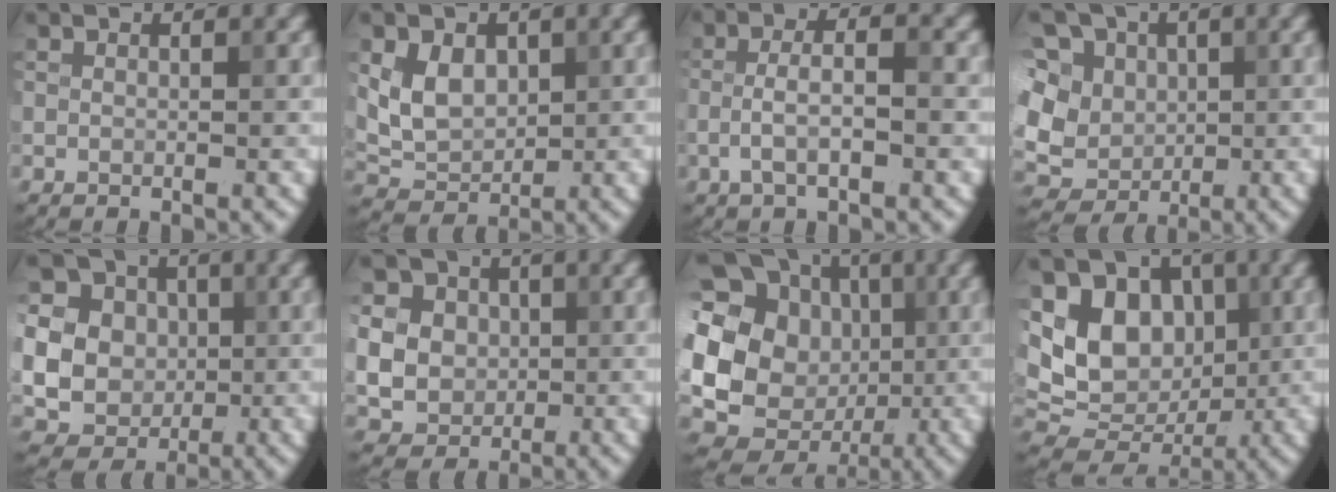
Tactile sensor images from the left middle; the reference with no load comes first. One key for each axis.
{"total": 4.0, "fx": 0.9, "fy": 3.1, "fz": 2.4, "tx": -0.049, "ty": -0.006, "tz": 0.016}
{"total": 3.3, "fx": -1.0, "fy": 0.9, "fz": 3.0, "tx": -0.061, "ty": 0.006, "tz": -0.023}
{"total": 11.4, "fx": 3.4, "fy": 9.1, "fz": 6.0, "tx": -0.106, "ty": 0.026, "tz": 0.026}
{"total": 17.8, "fx": 1.6, "fy": 16.5, "fz": 6.5, "tx": -0.174, "ty": -0.003, "tz": 0.012}
{"total": 9.7, "fx": 1.4, "fy": 8.7, "fz": 4.1, "tx": -0.109, "ty": 0.021, "tz": 0.017}
{"total": 17.7, "fx": 1.8, "fy": 15.9, "fz": 7.5, "tx": -0.169, "ty": 0.027, "tz": 0.006}
{"total": 9.4, "fx": 1.4, "fy": 7.4, "fz": 5.5, "tx": -0.092, "ty": -0.003, "tz": 0.017}